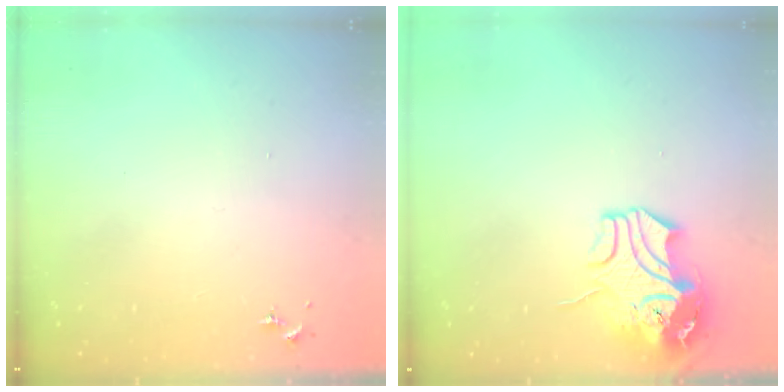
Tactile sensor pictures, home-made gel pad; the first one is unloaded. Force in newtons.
{"total": 12.0, "press": 11.8, "slide": 2.0}